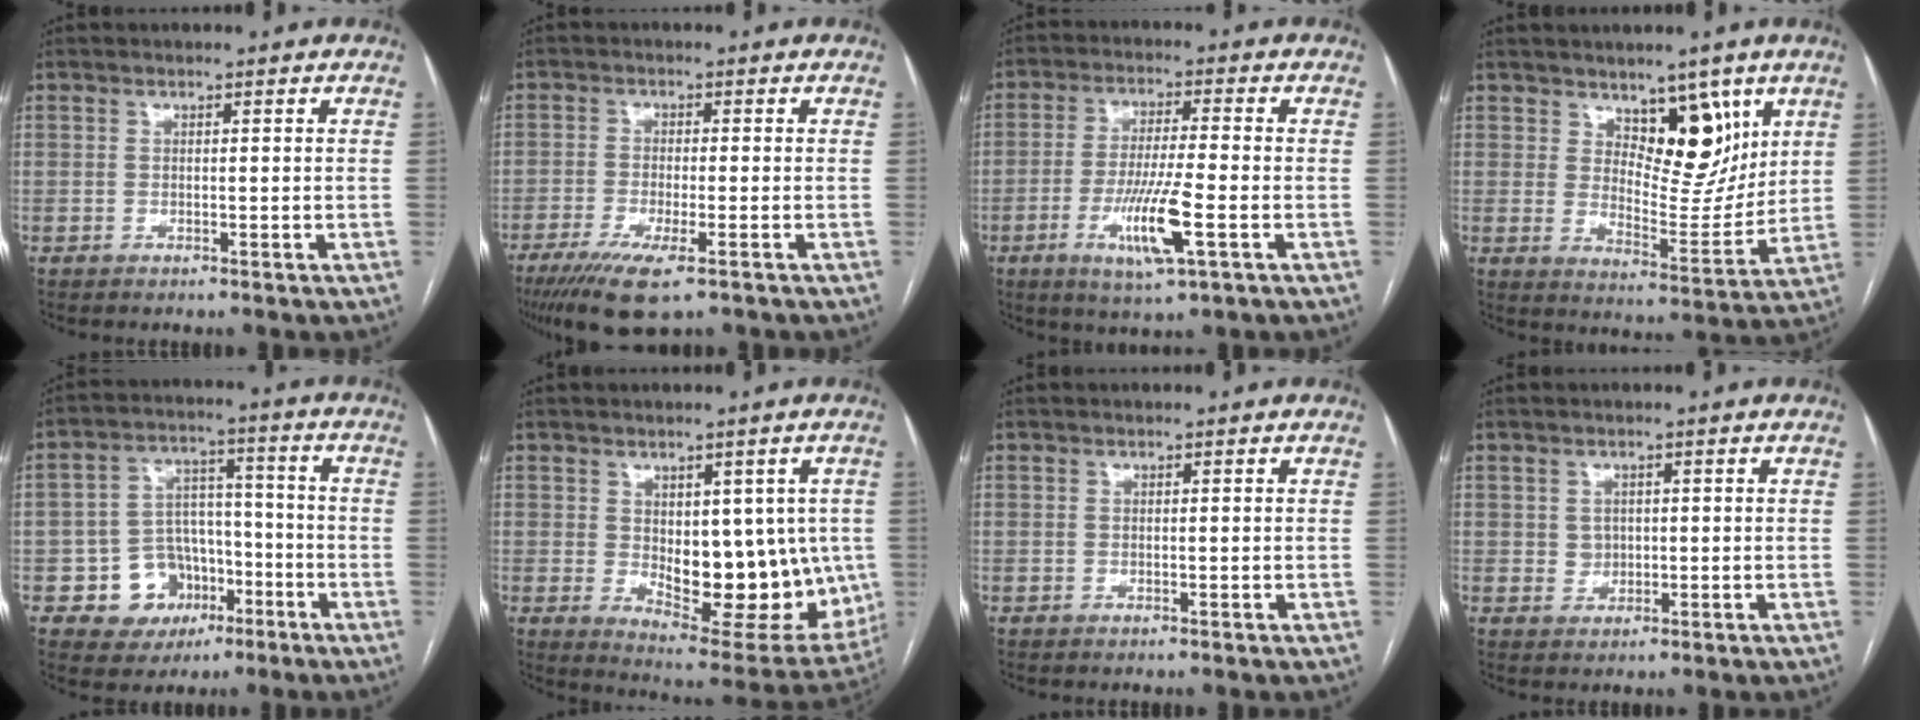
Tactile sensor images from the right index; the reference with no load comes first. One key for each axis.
{"total": 8.8, "fx": -5.5, "fy": 1.5, "fz": 6.7, "tx": -0.120, "ty": -0.023, "tz": -0.090}
{"total": 10.0, "fx": -3.4, "fy": 0.5, "fz": 9.4, "tx": -0.179, "ty": -0.018, "tz": -0.060}
{"total": 9.8, "fx": 5.5, "fy": 4.7, "fz": 6.7, "tx": -0.086, "ty": -0.008, "tz": 0.096}
{"total": 9.3, "fx": -3.9, "fy": 8.0, "fz": 2.8, "tx": -0.037, "ty": 0.028, "tz": -0.052}
{"total": 16.5, "fx": -0.4, "fy": 7.8, "fz": 14.5, "tx": -0.189, "ty": -0.009, "tz": 0.021}
{"total": 0.0}
{"total": 2.0, "fx": 0.4, "fy": 1.8, "fz": 0.8, "tx": -0.012, "ty": -0.002, "tz": 0.010}